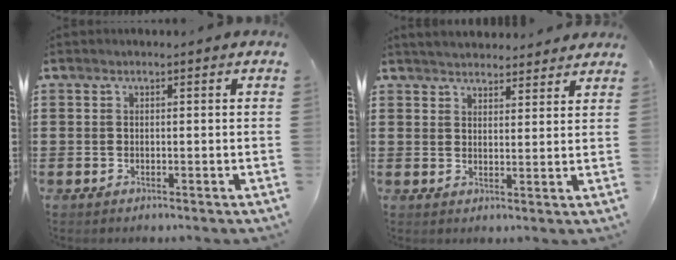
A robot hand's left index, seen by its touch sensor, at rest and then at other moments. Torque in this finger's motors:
{"motor_torque": [1.15, -0.99, 0.26, 0.06]}